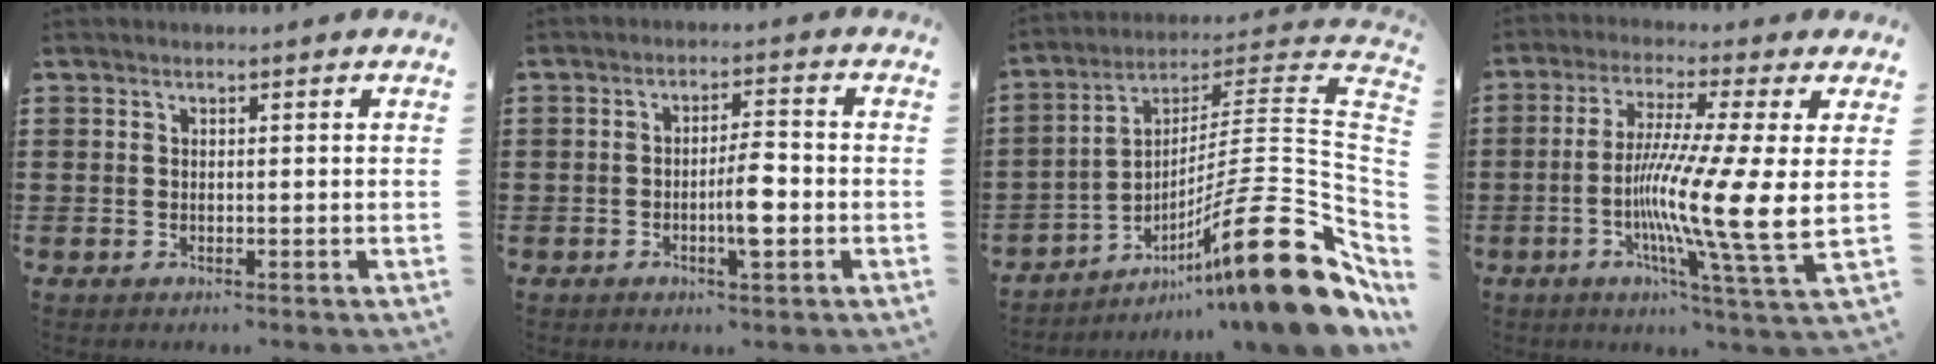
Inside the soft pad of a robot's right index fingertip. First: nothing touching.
{"total": 5.2, "force": [-1.4, 1.2, 4.9], "torque": [-0.089, 0.003, -0.028]}
{"total": 20.7, "force": [-9.5, 4.0, 17.9], "torque": [-0.243, 0.011, -0.158]}
{"total": 13.1, "force": [-0.8, -0.7, 13.1], "torque": [-0.254, -0.023, -0.022]}